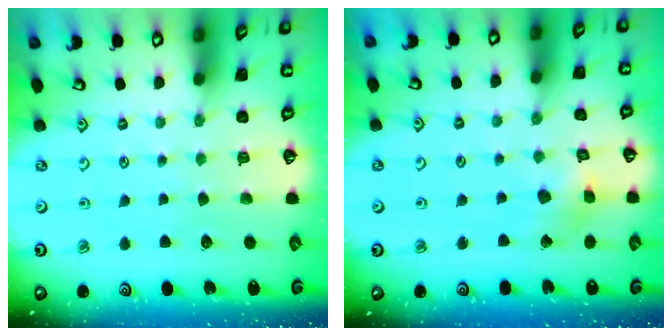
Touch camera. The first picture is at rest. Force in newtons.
{"total": 7.6, "press": 7.6, "slide": 0.8}